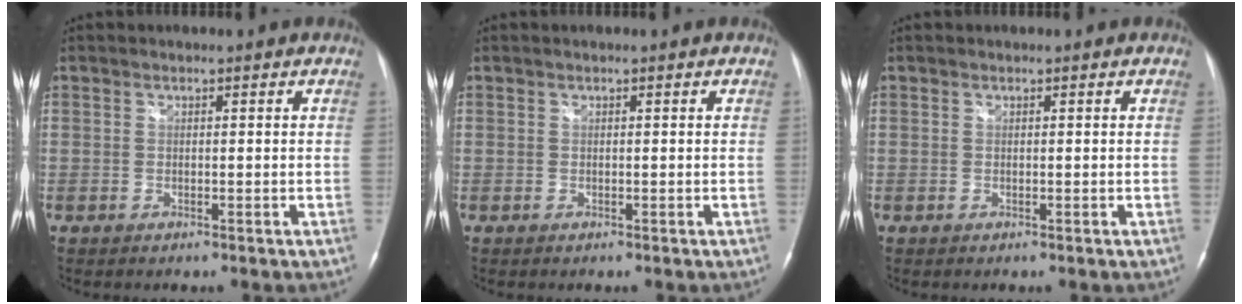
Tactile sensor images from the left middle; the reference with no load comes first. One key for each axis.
{"total": 0.0}
{"total": 0.0}